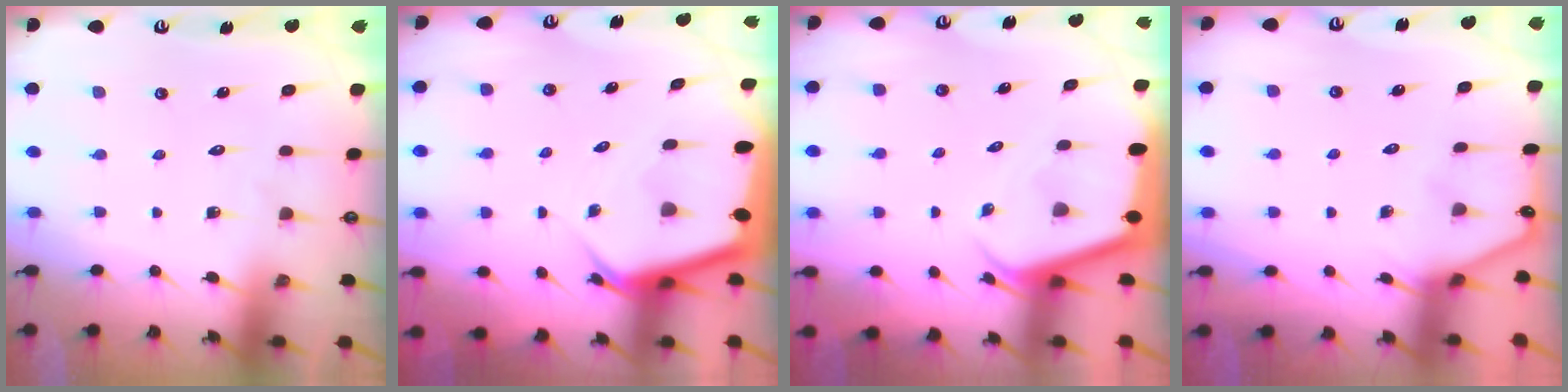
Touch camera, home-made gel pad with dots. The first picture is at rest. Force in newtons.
{"total": 5.2, "press": 5.2, "slide": 0.4}
{"total": 2.2, "press": 2.2, "slide": 0.1}
{"total": 1.8, "press": 1.8, "slide": 0.3}